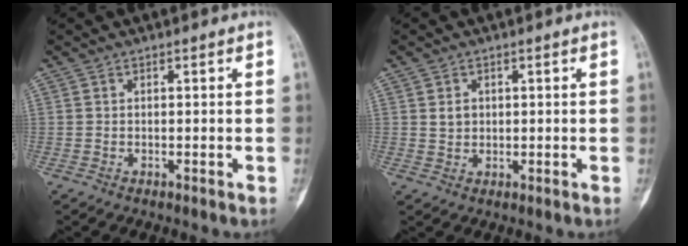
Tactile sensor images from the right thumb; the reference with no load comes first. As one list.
[{"total": 2.1, "force": [0.5, 1.7, 1.0], "torque": [-0.004, -0.003, 0.011]}]